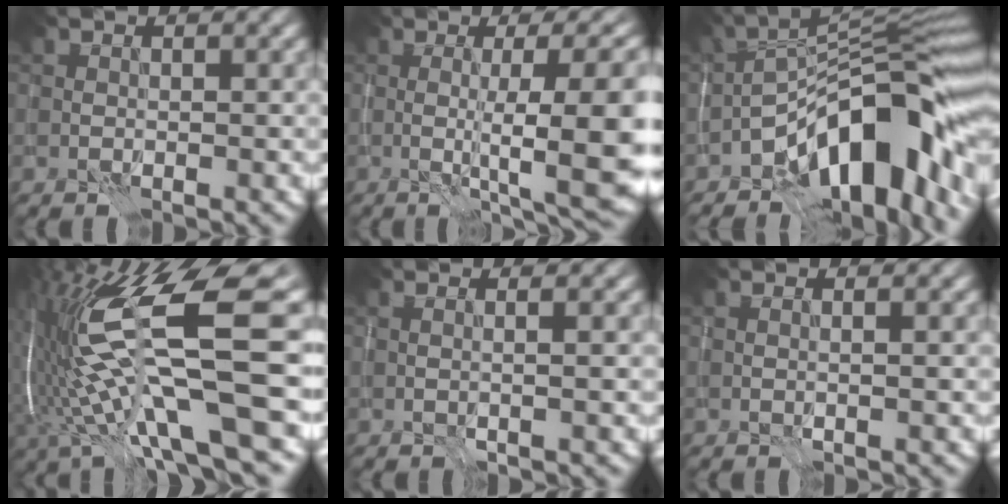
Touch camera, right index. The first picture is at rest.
{"total": 12.0, "force": [-1.4, 2.5, 11.7], "torque": [-0.146, 0.005, -0.009]}
{"total": 14.2, "force": [-6.9, 5.4, 11.1], "torque": [-0.140, 0.027, -0.130]}
{"total": 17.1, "force": [-0.5, 4.3, 16.5], "torque": [-0.322, -0.002, 0.001]}
{"total": 2.4, "force": [0.6, 0.9, 2.2], "torque": [-0.020, 0.010, -0.017]}
{"total": 1.5, "force": [0.6, 0.6, 1.3], "torque": [-0.013, 0.004, -0.011]}